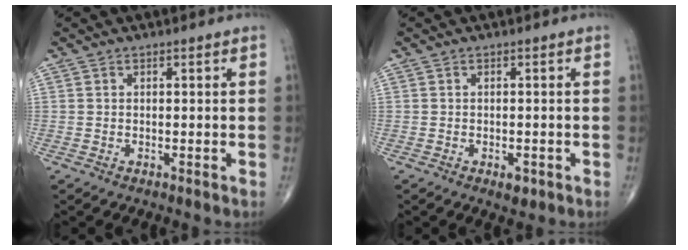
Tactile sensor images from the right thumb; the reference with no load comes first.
{"total": 2.1, "force": [-1.0, 1.0, 1.5], "torque": [-0.013, 0.000, -0.010]}